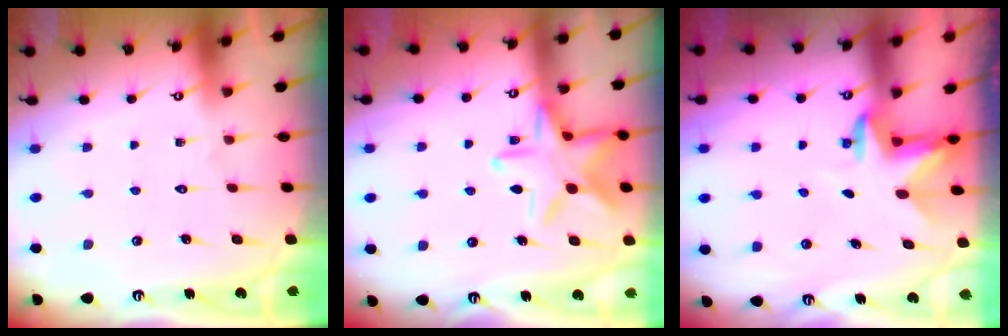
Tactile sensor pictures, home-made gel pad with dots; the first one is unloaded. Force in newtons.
{"total": 15.5, "press": 15.5, "slide": 1.0}
{"total": 2.9, "press": 2.8, "slide": 0.7}